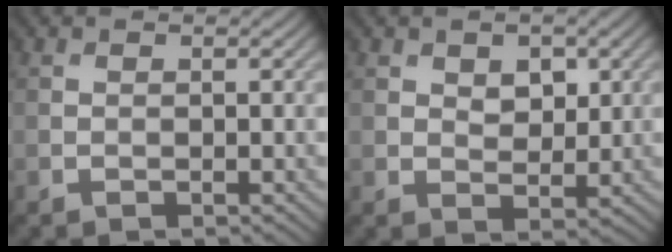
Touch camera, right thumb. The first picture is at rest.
{"total": 3.2, "force": [1.2, 2.2, 2.0], "torque": [-0.039, -0.004, 0.020]}